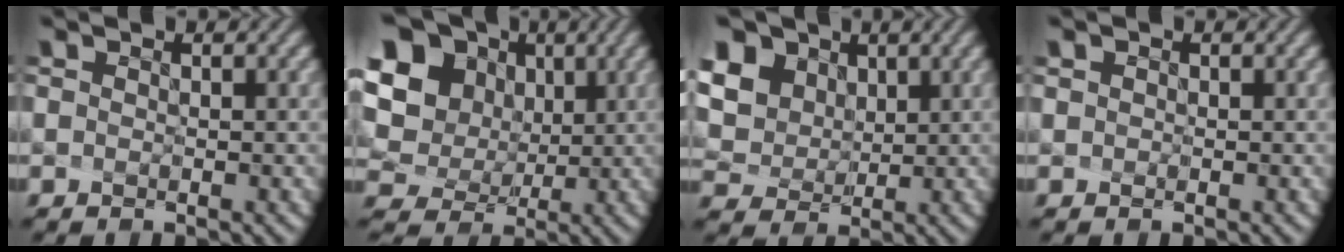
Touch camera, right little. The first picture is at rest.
{"total": 14.2, "force": [4.4, 12.2, 5.8], "torque": [-0.163, 0.008, 0.106]}
{"total": 12.5, "force": [5.6, 9.6, 5.6], "torque": [-0.163, 0.011, 0.133]}
{"total": 0.9, "force": [0.5, 0.7, 0.3], "torque": [0.002, 0.005, 0.008]}